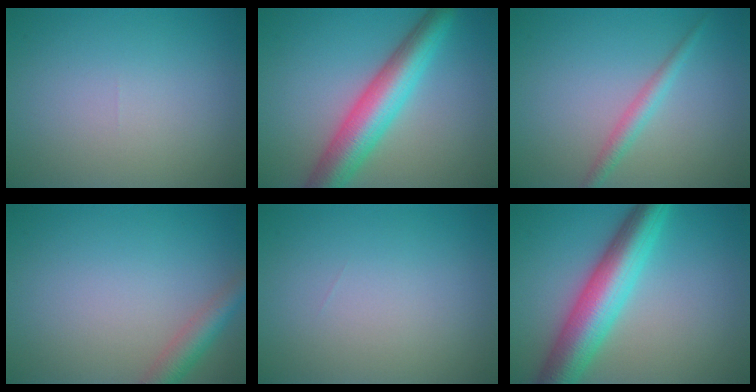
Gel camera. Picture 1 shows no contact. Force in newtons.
{"total": 7.0, "press": 7.0, "slide": 0.3}
{"total": 1.8, "press": 1.8, "slide": 0.1}
{"total": 2.9, "press": 2.9, "slide": 0.2}
{"total": 0.0}
{"total": 8.0, "press": 8.0, "slide": 0.0}